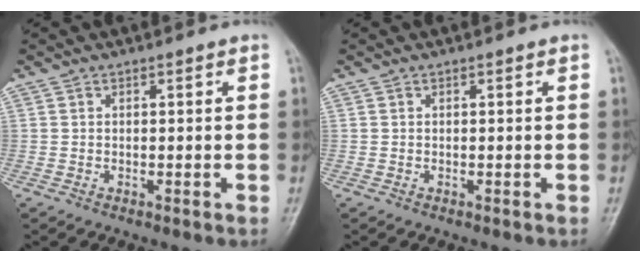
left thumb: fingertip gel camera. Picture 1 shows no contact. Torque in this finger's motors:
{"motor_torque": [0.00, 0.01, 0.00, 0.00, 0.00]}